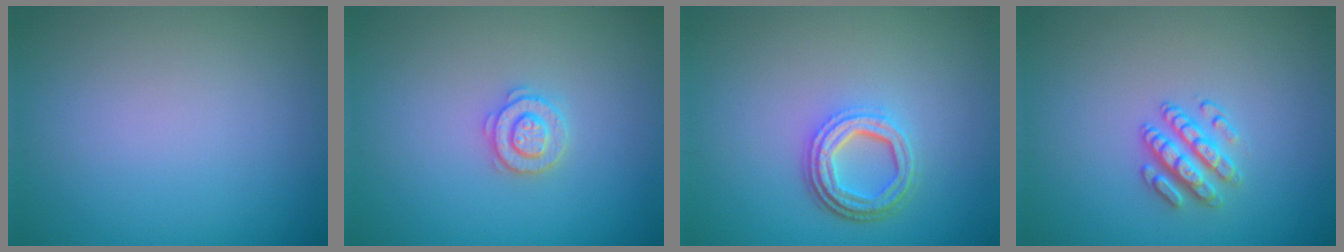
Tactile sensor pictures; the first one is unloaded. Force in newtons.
{"total": 2.2, "press": 2.2, "slide": 0.3}
{"total": 4.1, "press": 3.2, "slide": 2.7}
{"total": 2.7, "press": 2.5, "slide": 1.2}